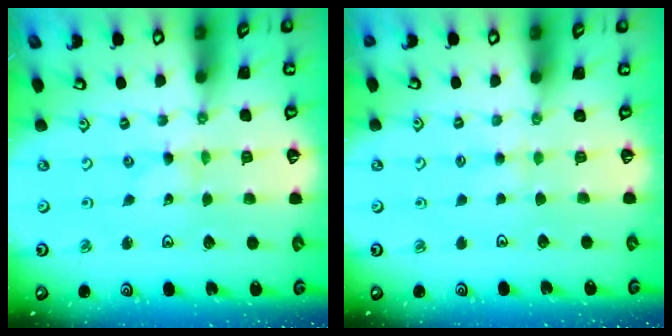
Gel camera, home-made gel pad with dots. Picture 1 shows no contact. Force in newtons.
{"total": 2.3, "press": 2.3, "slide": 0.4}